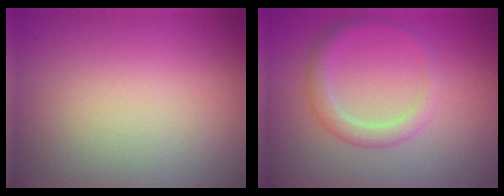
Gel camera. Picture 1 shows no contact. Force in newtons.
{"total": 2.4, "press": 2.4, "slide": 0.1}